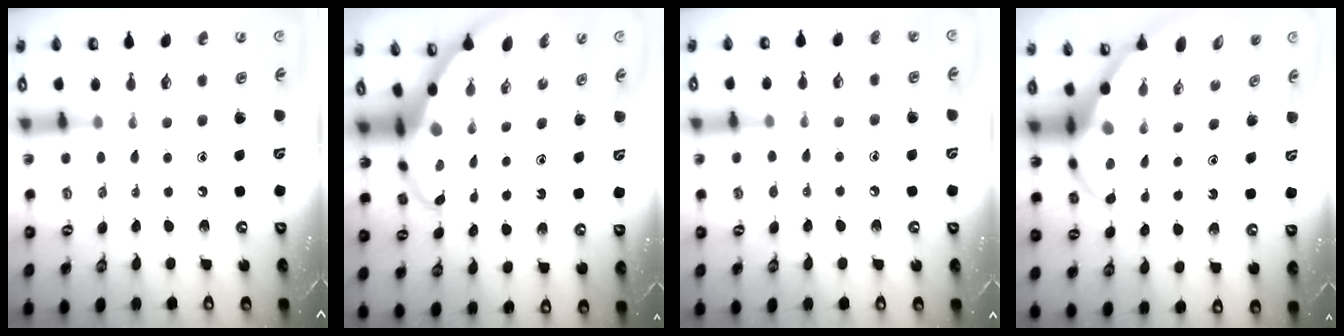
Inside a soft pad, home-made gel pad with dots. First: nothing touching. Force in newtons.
{"total": 6.8, "press": 6.8, "slide": 0.7}
{"total": 4.2, "press": 4.2, "slide": 0.5}
{"total": 7.9, "press": 7.8, "slide": 1.6}